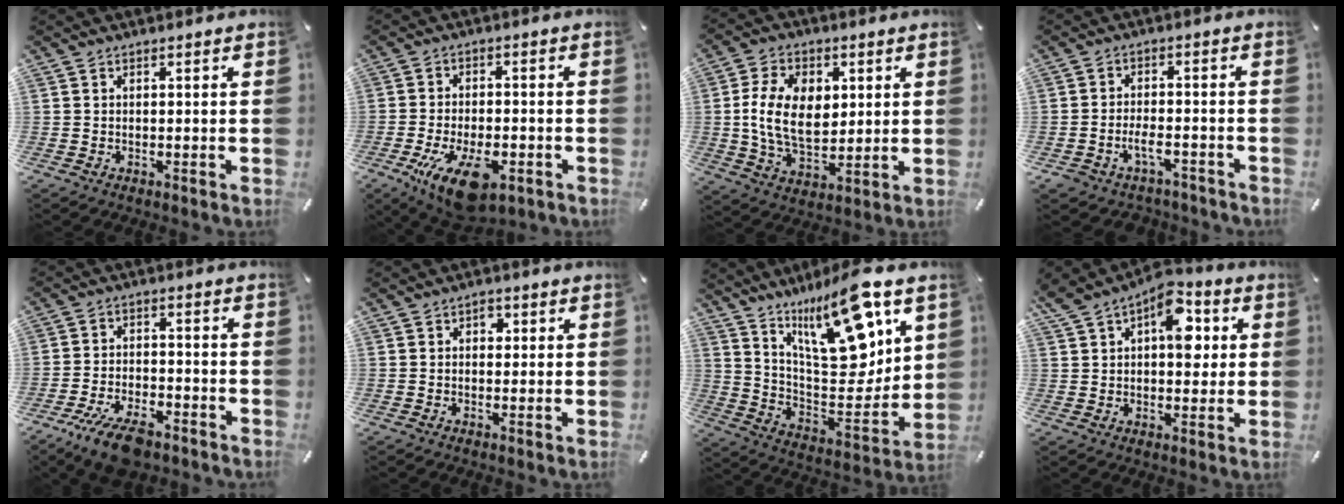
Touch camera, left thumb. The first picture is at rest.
{"total": 13.3, "force": [-5.9, 6.6, 9.9], "torque": [-0.186, 0.015, -0.096]}
{"total": 13.8, "force": [1.8, 9.3, 10.1], "torque": [-0.202, 0.006, 0.031]}
{"total": 5.6, "force": [-3.0, 3.4, 3.2], "torque": [-0.069, 0.009, -0.056]}
{"total": 9.8, "force": [-6.7, 4.2, 5.8], "torque": [-0.111, 0.034, -0.123]}
{"total": 2.1, "force": [0.4, 1.7, 1.1], "torque": [-0.009, 0.003, 0.000]}
{"total": 20.9, "force": [12.8, 7.8, 14.6], "torque": [-0.221, -0.085, 0.211]}
{"total": 11.8, "force": [4.0, 7.4, 8.3], "torque": [-0.100, -0.013, 0.066]}